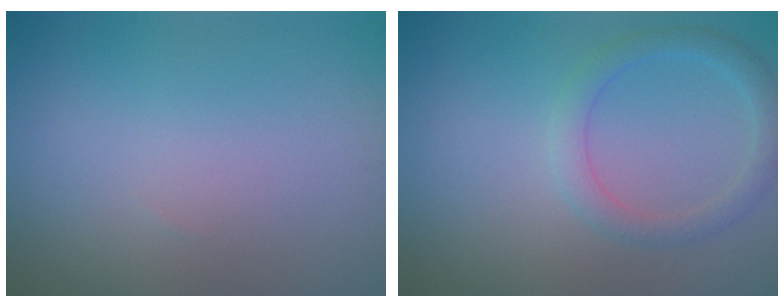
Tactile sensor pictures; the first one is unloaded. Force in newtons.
{"total": 2.4, "press": 2.4, "slide": 0.1}